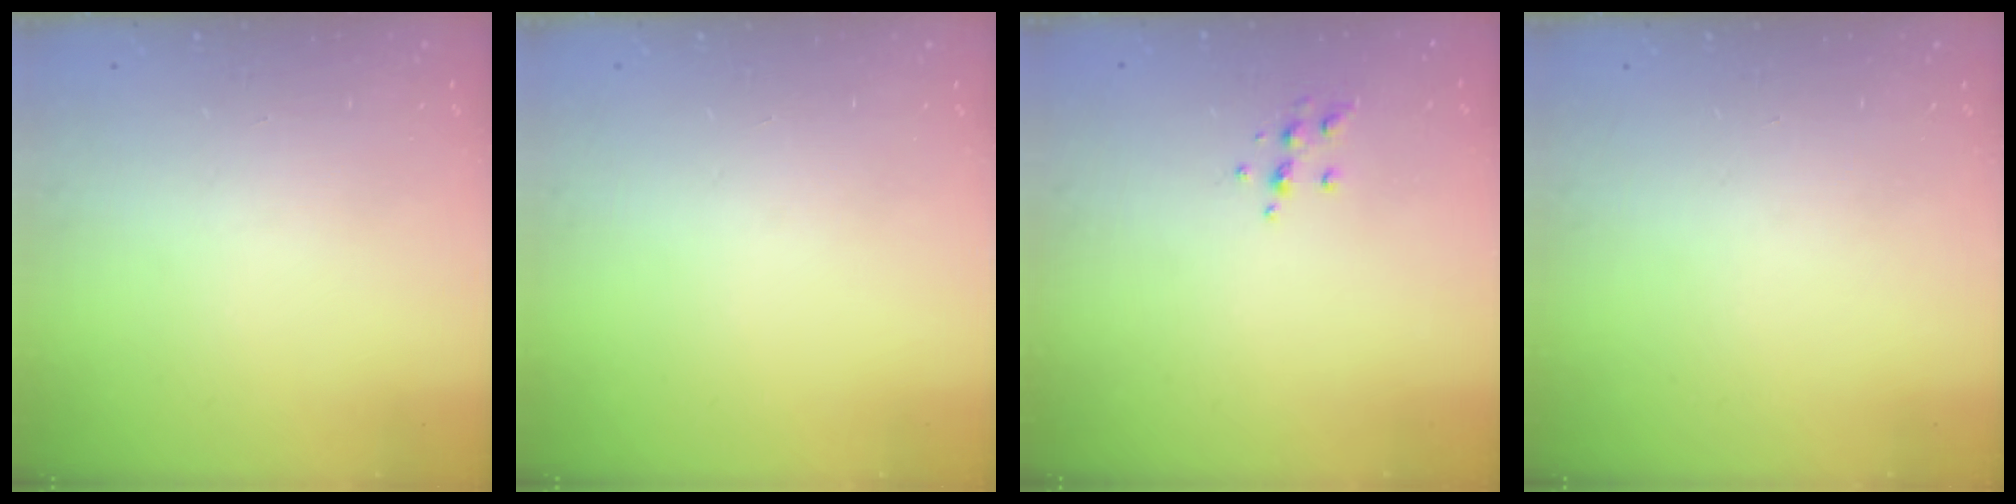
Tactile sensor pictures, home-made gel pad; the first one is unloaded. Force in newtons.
{"total": 0.0}
{"total": 6.2, "press": 6.1, "slide": 0.7}
{"total": 0.0}